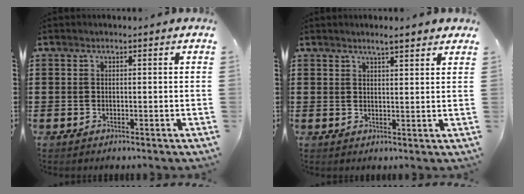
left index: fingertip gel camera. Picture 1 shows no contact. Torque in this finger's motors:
{"motor_torque": [1.03, 1.11, 0.04, 0.01]}